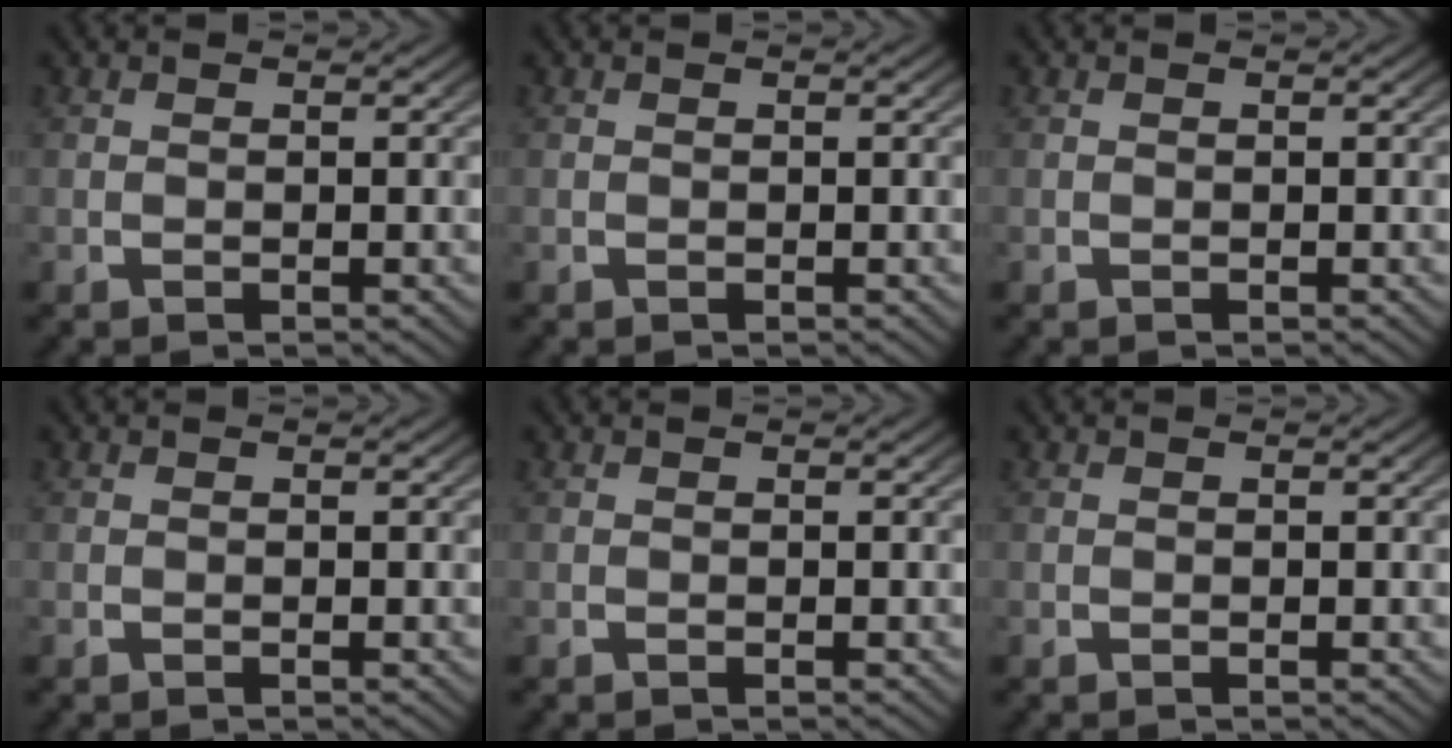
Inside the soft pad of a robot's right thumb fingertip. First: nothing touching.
{"total": 0.0}
{"total": 0.0}
{"total": 0.0}
{"total": 0.0}
{"total": 0.0}